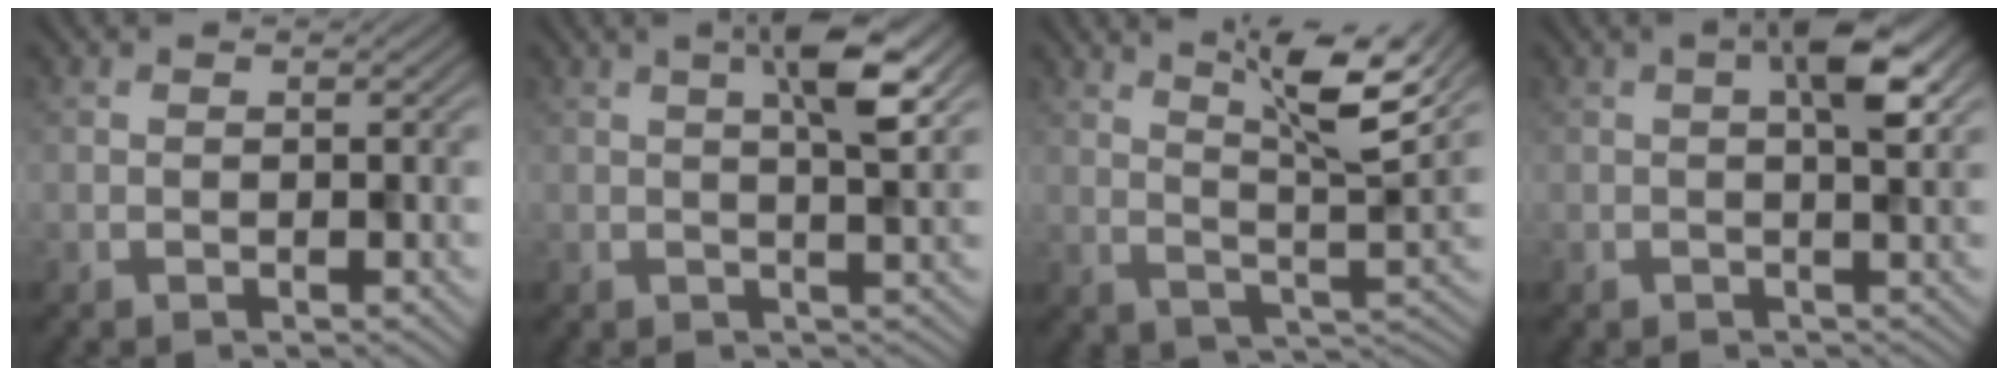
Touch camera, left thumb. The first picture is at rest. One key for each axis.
{"total": 5.1, "fx": 1.9, "fy": 0.7, "fz": 4.6, "tx": -0.078, "ty": 0.009, "tz": 0.030}
{"total": 8.6, "fx": 5.3, "fy": 1.6, "fz": 6.5, "tx": -0.106, "ty": -0.001, "tz": 0.086}
{"total": 4.4, "fx": 1.1, "fy": 1.2, "fz": 4.1, "tx": -0.063, "ty": 0.008, "tz": 0.011}